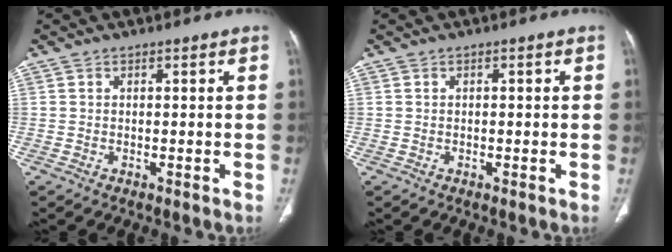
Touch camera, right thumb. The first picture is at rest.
{"total": 1.0, "force": [0.1, 0.4, 0.9], "torque": [-0.014, 0.000, 0.003]}